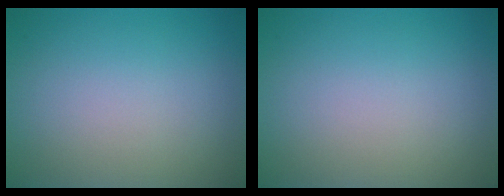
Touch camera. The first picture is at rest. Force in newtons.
{"total": 0.0}